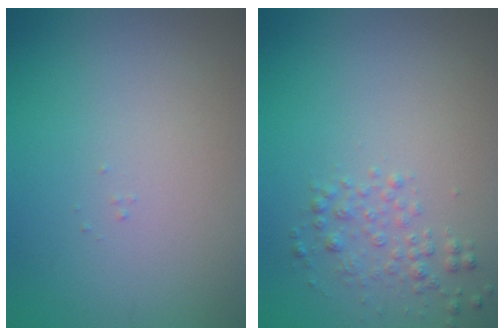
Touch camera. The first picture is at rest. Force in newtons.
{"total": 1.7, "press": 1.7, "slide": 0.1}